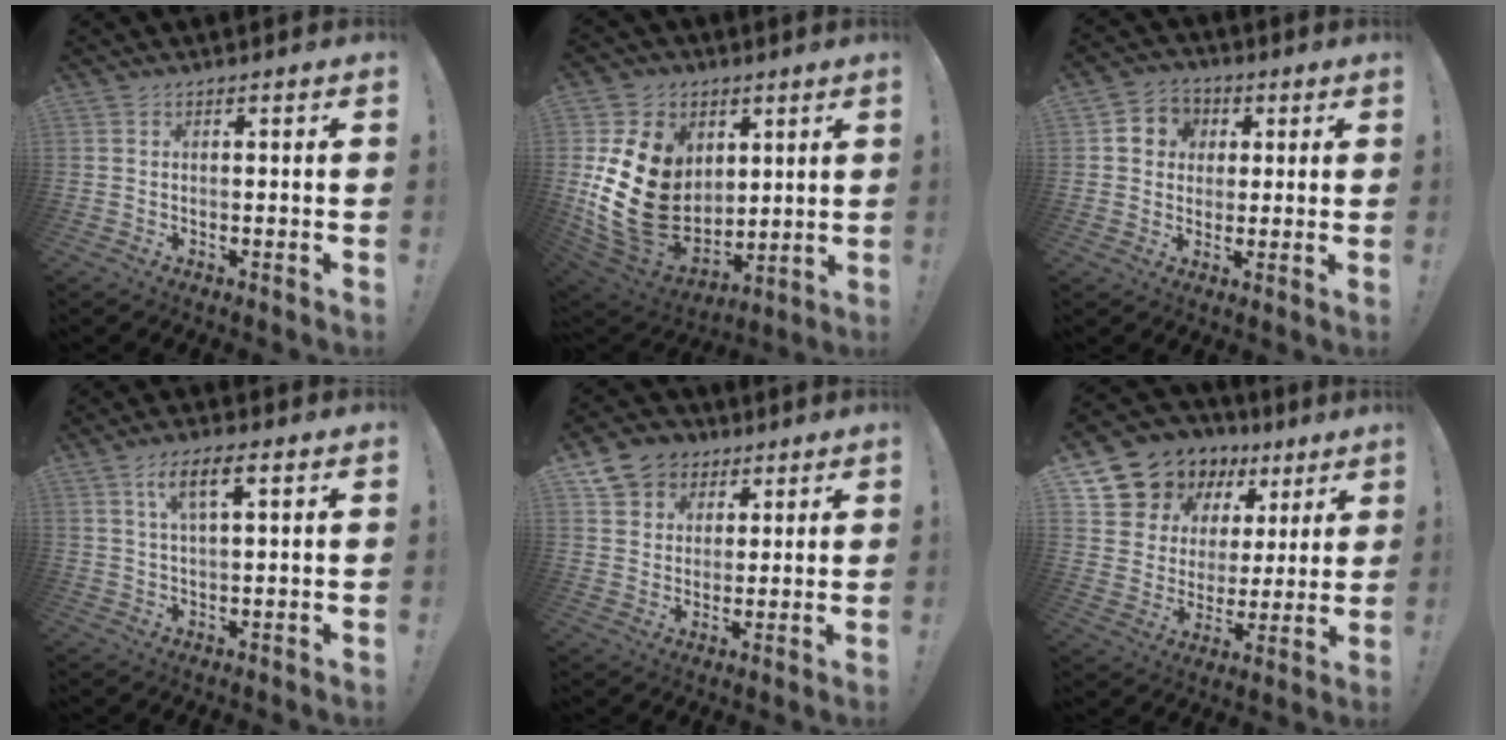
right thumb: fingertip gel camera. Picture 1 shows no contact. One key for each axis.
{"total": 22.1, "fx": 2.4, "fy": 16.8, "fz": 14.1, "tx": -0.273, "ty": -0.021, "tz": 0.063}
{"total": 8.1, "fx": 0.8, "fy": 7.8, "fz": 2.2, "tx": -0.026, "ty": 0.003, "tz": 0.020}
{"total": 7.1, "fx": 3.2, "fy": 1.8, "fz": 6.0, "tx": -0.105, "ty": 0.001, "tz": 0.051}
{"total": 10.1, "fx": 5.2, "fy": 8.2, "fz": 2.7, "tx": -0.035, "ty": -0.029, "tz": 0.105}
{"total": 12.9, "fx": 9.7, "fy": 8.2, "fz": 2.3, "tx": -0.046, "ty": -0.075, "tz": 0.191}